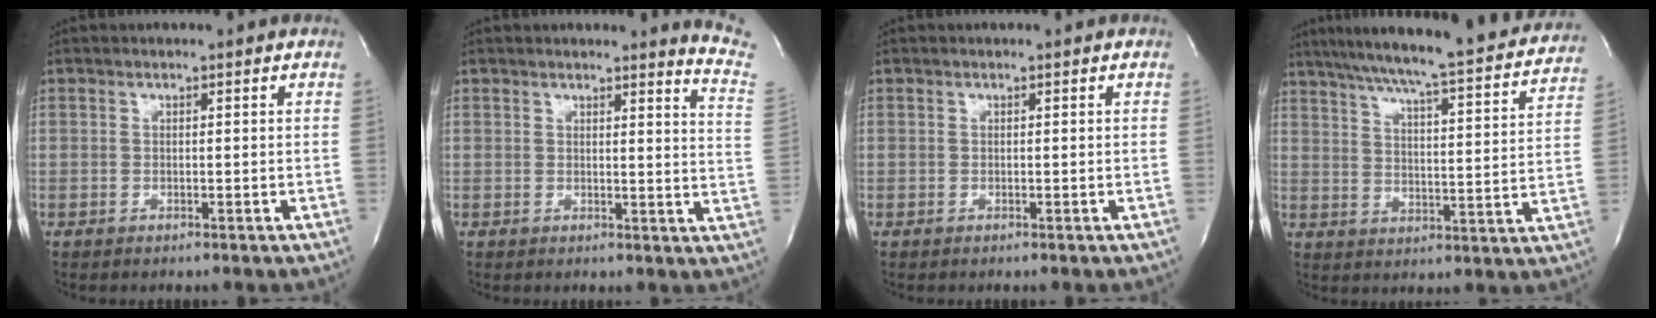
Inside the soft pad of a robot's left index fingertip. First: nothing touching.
{"total": 7.6, "force": [7.2, -1.3, 1.7], "torque": [-0.019, -0.092, 0.053]}
{"total": 0.0}
{"total": 25.5, "force": [23.0, 1.8, 10.8], "torque": [-0.172, -0.036, 0.293]}